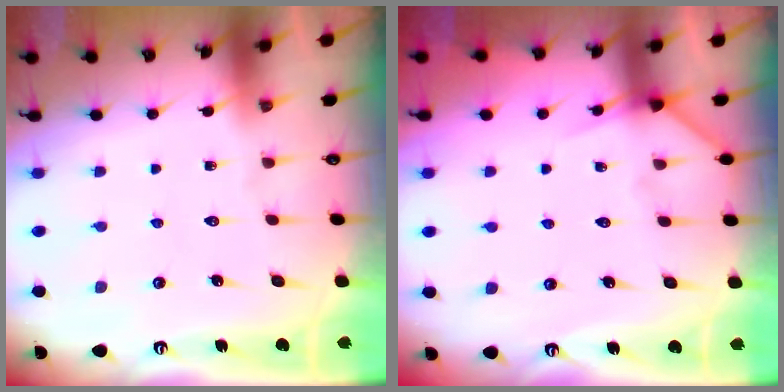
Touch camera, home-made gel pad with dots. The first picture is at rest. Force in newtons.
{"total": 6.1, "press": 6.1, "slide": 0.8}